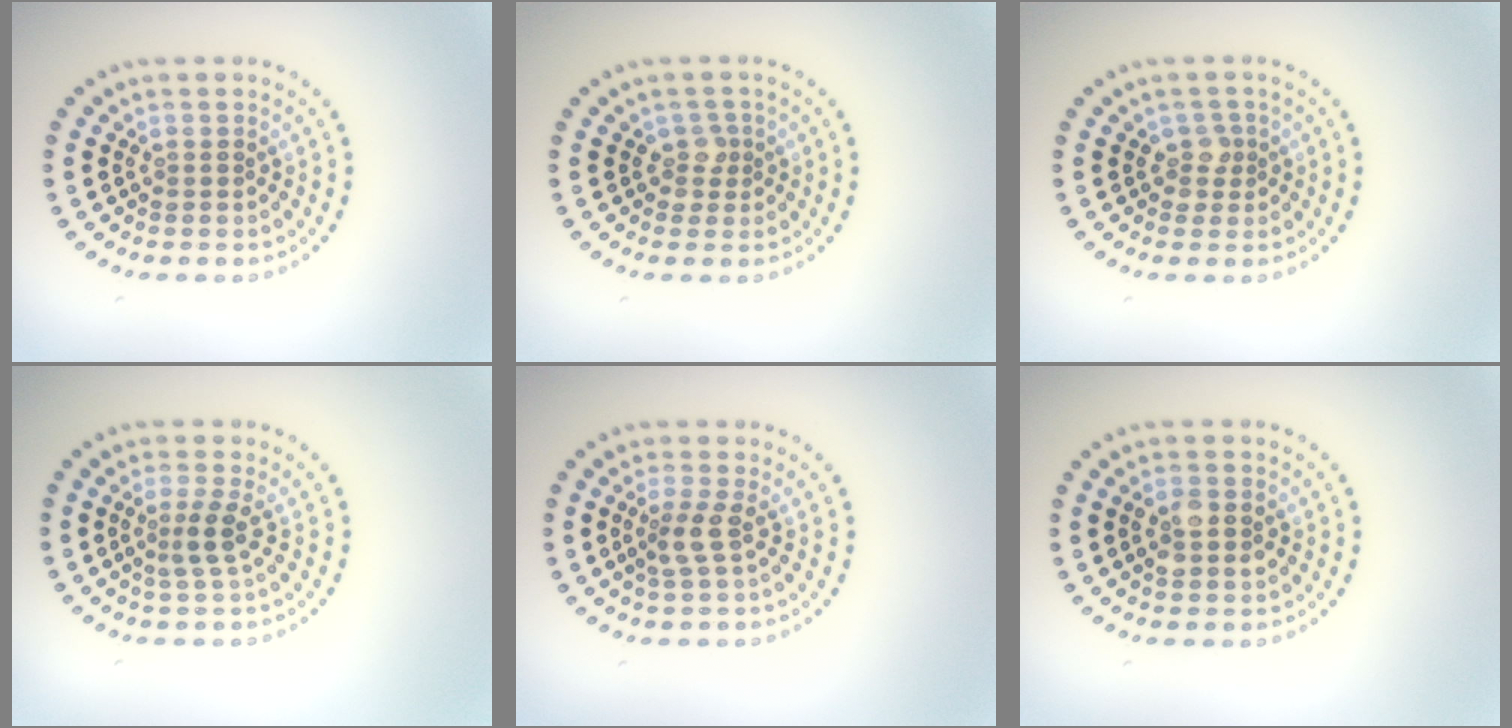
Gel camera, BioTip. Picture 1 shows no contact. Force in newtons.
{"total": 1.4, "press": 1.1, "slide": 0.9}
{"total": 1.4, "press": 1.1, "slide": 0.9}
{"total": 2.1, "press": 1.4, "slide": 1.5}
{"total": 2.0, "press": 1.6, "slide": 1.3}
{"total": 2.2, "press": 2.2, "slide": 0.2}